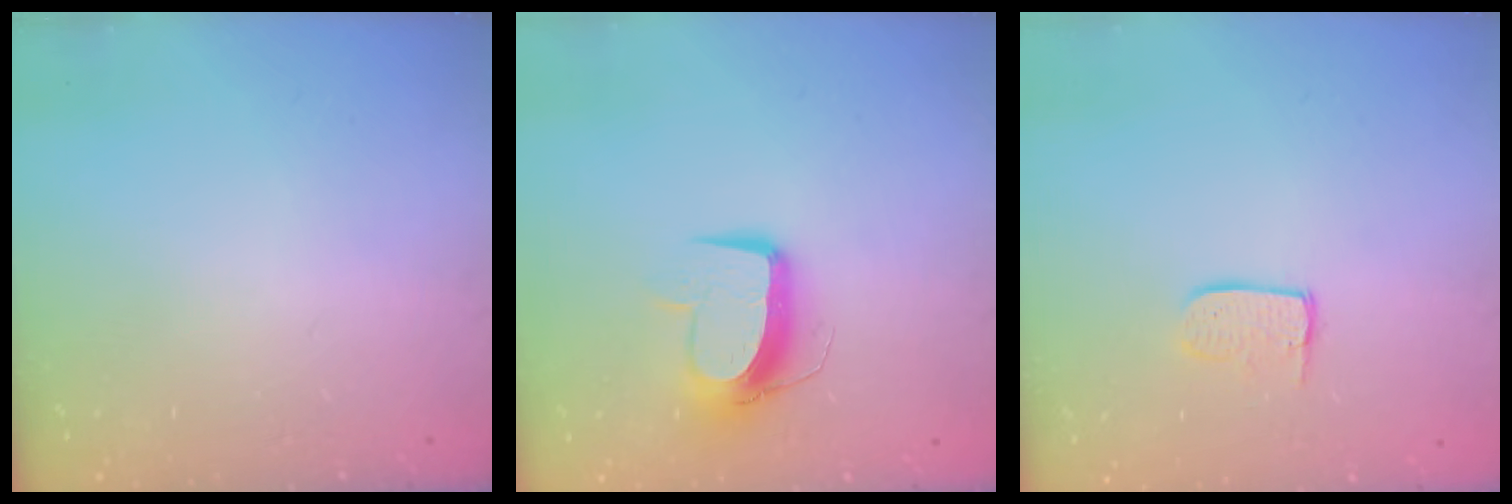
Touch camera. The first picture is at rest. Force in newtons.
{"total": 10.4, "press": 10.3, "slide": 1.0}
{"total": 6.3, "press": 6.3, "slide": 0.5}